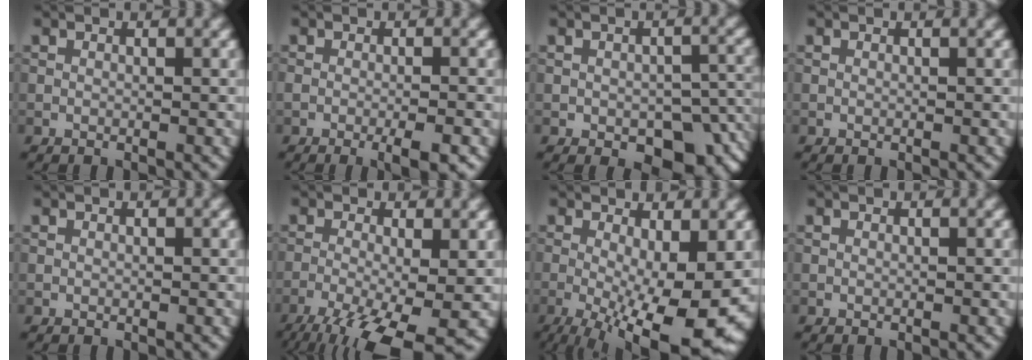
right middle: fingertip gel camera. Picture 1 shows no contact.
{"total": 2.8, "force": [-1.4, 0.5, 2.4], "torque": [-0.039, -0.006, -0.022]}
{"total": 7.2, "force": [-2.9, 4.0, 5.2], "torque": [-0.061, -0.019, -0.029]}
{"total": 0.0}
{"total": 0.0}
{"total": 10.0, "force": [-5.4, 3.0, 7.9], "torque": [-0.144, -0.028, -0.092]}
{"total": 13.1, "force": [-3.1, 4.0, 12.2], "torque": [-0.176, -0.022, -0.034]}
{"total": 0.0}